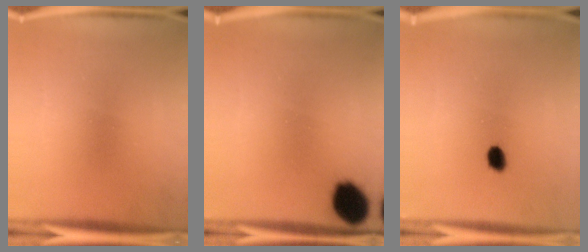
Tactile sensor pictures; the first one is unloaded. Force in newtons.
{"total": 9.7}
{"total": 2.6}